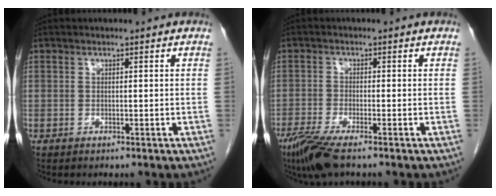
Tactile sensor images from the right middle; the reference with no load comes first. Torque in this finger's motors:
{"motor_torque": [1.06, -0.81, 0.34, 0.10]}